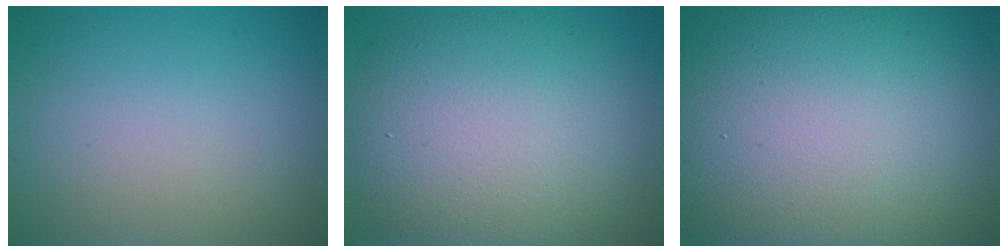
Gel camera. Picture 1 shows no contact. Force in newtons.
{"total": 10.6, "press": 10.6, "slide": 1.0}
{"total": 21.1, "press": 21.1, "slide": 0.8}